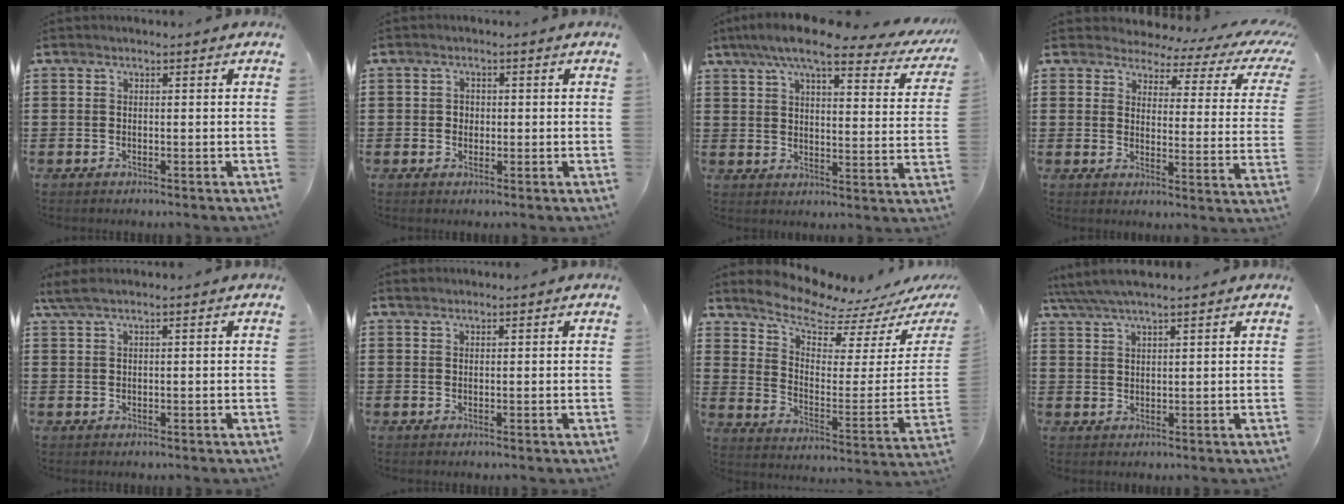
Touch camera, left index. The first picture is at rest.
{"total": 1.5, "force": [0.1, 1.3, 0.6], "torque": [-0.015, 0.007, 0.000]}
{"total": 9.7, "force": [7.7, 1.4, 5.8], "torque": [-0.120, -0.032, 0.130]}
{"total": 3.3, "force": [2.5, 1.4, 1.6], "torque": [-0.041, -0.015, 0.033]}
{"total": 1.6, "force": [0.8, 0.1, 1.4], "torque": [-0.028, 0.000, 0.014]}
{"total": 0.5, "force": [0.4, 0.3, 0.0], "torque": [-0.002, 0.003, 0.009]}
{"total": 8.1, "force": [7.5, 1.9, 2.4], "torque": [-0.073, -0.065, 0.130]}
{"total": 3.8, "force": [3.2, 0.4, 2.1], "torque": [-0.049, -0.002, 0.059]}